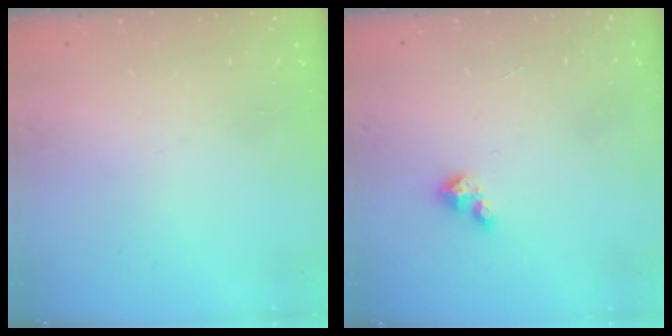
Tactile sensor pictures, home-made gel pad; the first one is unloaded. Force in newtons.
{"total": 2.7, "press": 2.7, "slide": 0.3}